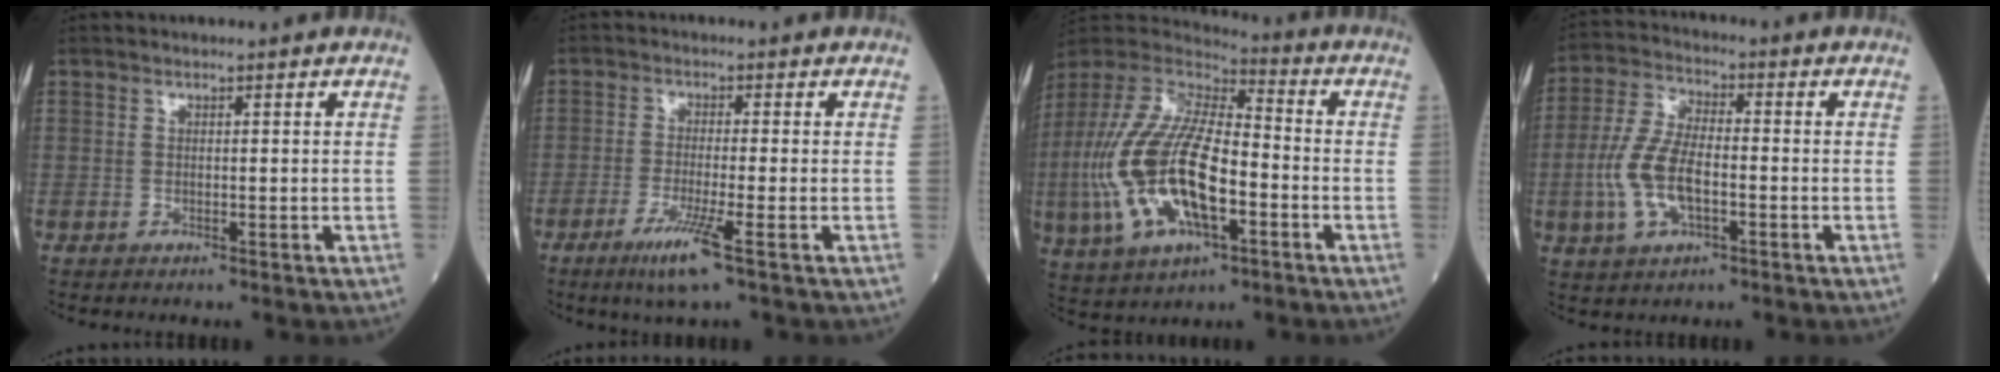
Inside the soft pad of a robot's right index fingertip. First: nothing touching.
{"total": 7.2, "force": [-3.9, -0.5, 6.0], "torque": [-0.119, -0.022, -0.075]}
{"total": 21.0, "force": [-5.0, 8.0, 18.7], "torque": [-0.424, -0.007, -0.086]}
{"total": 9.2, "force": [-2.3, 3.9, 8.0], "torque": [-0.183, 0.005, -0.045]}